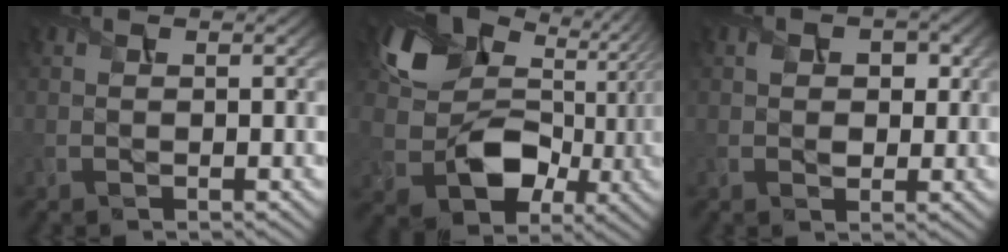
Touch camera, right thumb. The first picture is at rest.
{"total": 13.2, "force": [1.3, 10.1, 8.3], "torque": [-0.147, -0.022, 0.023]}
{"total": 2.5, "force": [0.4, 2.0, 1.4], "torque": [-0.025, -0.005, 0.007]}